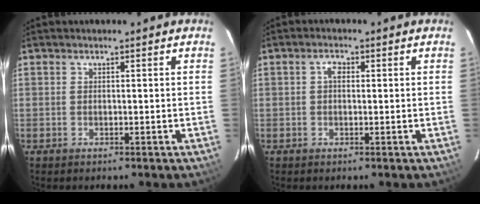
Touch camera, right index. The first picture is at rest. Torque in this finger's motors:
{"motor_torque": [0.32, -0.06, 0.19, 0.04]}